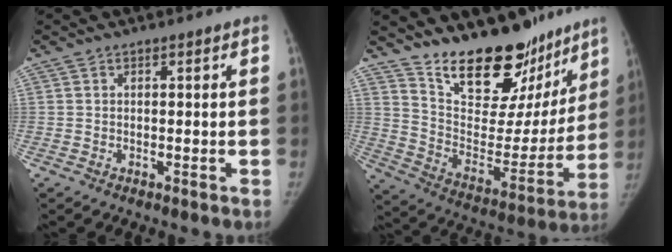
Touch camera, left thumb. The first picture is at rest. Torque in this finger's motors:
{"motor_torque": [0.97, 0.95, 0.50, -0.35, 0.05]}